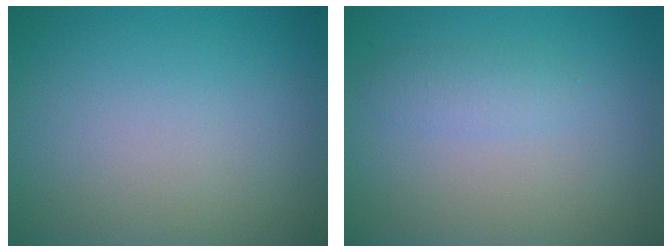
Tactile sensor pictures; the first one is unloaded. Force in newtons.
{"total": 1.4, "press": 1.4, "slide": 0.1}